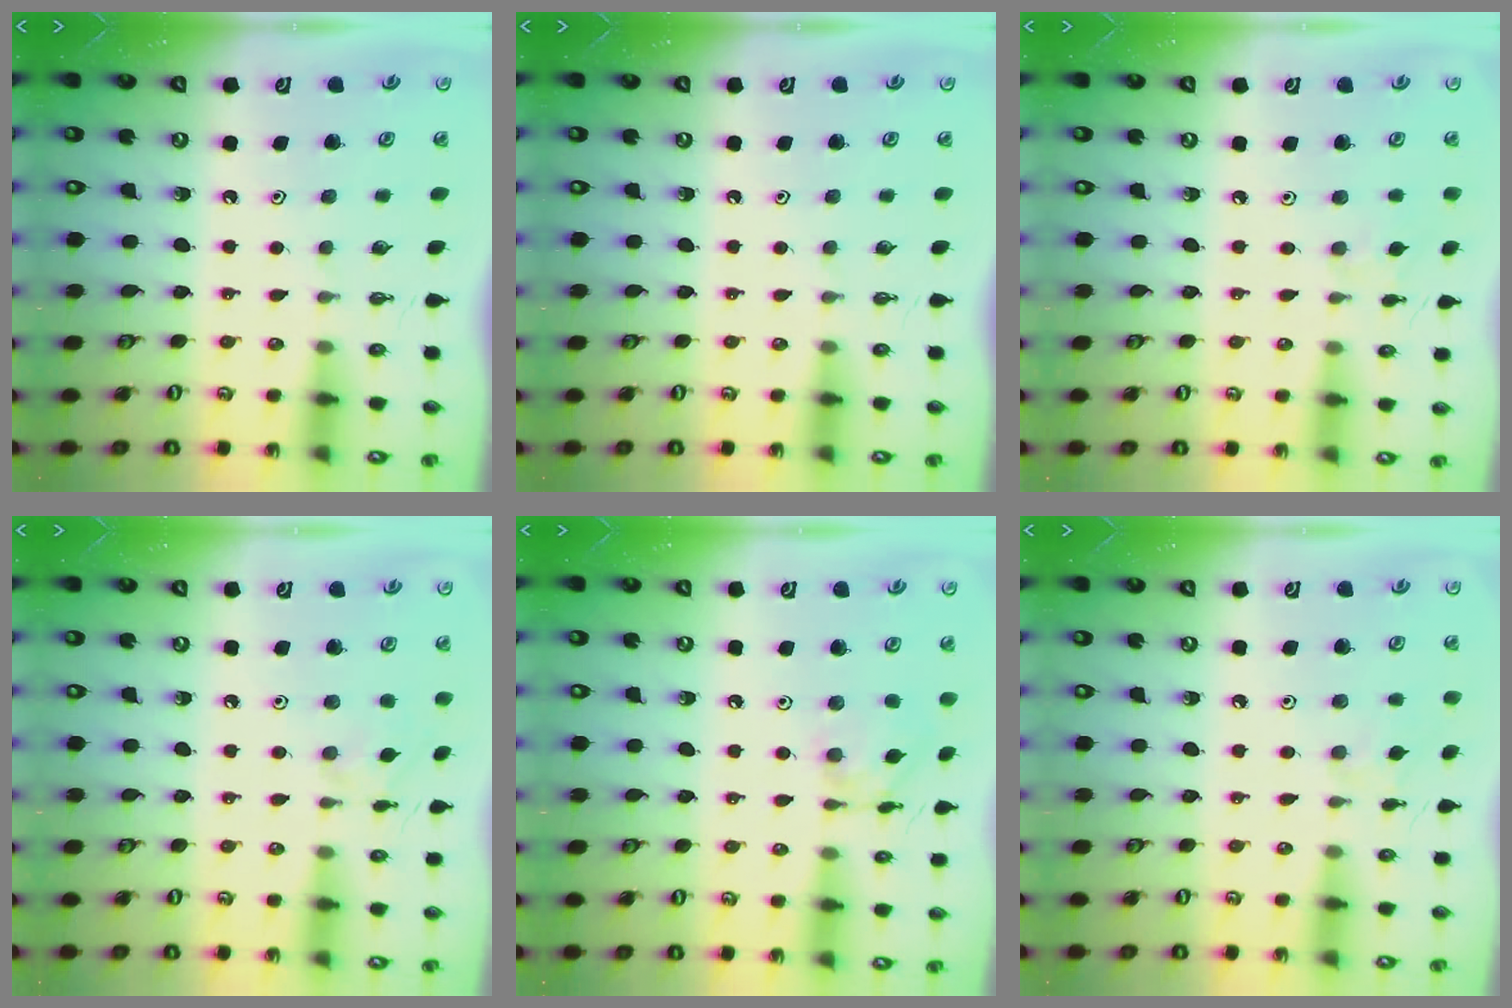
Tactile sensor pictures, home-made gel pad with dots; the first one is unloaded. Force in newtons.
{"total": 0.0}
{"total": 2.8, "press": 2.8, "slide": 0.5}
{"total": 1.6, "press": 1.5, "slide": 0.4}
{"total": 9.0, "press": 9.0, "slide": 0.8}
{"total": 2.9, "press": 2.8, "slide": 0.6}